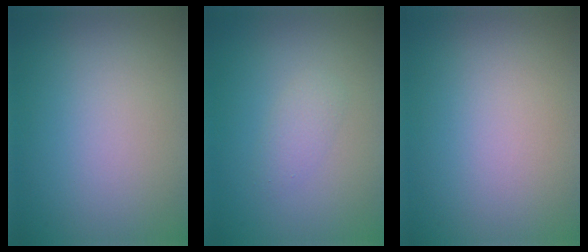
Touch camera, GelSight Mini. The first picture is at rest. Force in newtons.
{"total": 1.3, "press": 1.3, "slide": 0.0}
{"total": 0.0}